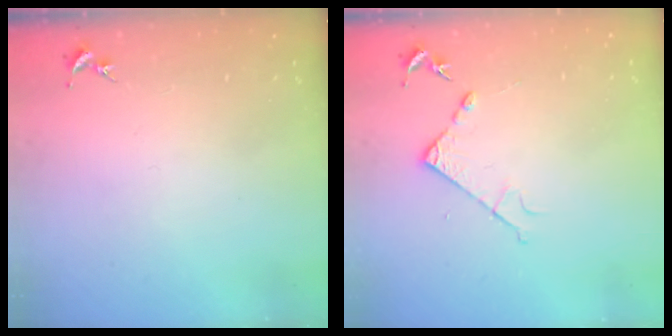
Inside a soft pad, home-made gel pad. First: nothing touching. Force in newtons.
{"total": 4.2, "press": 4.2, "slide": 0.5}